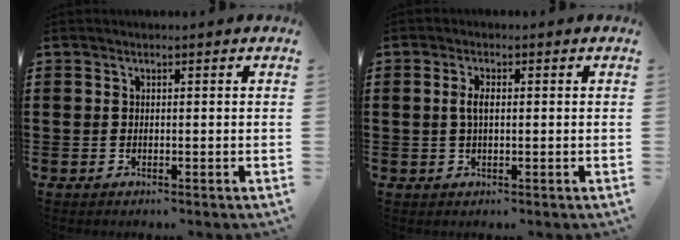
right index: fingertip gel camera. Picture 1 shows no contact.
{"total": 2.6, "force": [0.1, 1.0, 2.3], "torque": [-0.047, 0.003, 0.000]}